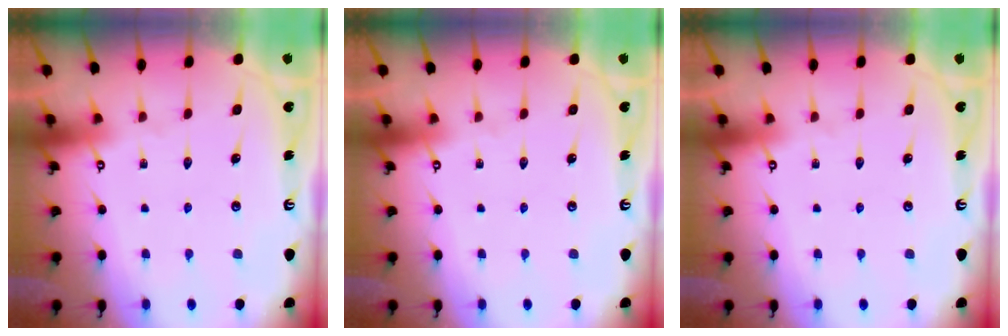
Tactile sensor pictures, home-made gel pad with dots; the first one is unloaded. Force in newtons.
{"total": 0.0}
{"total": 0.0}